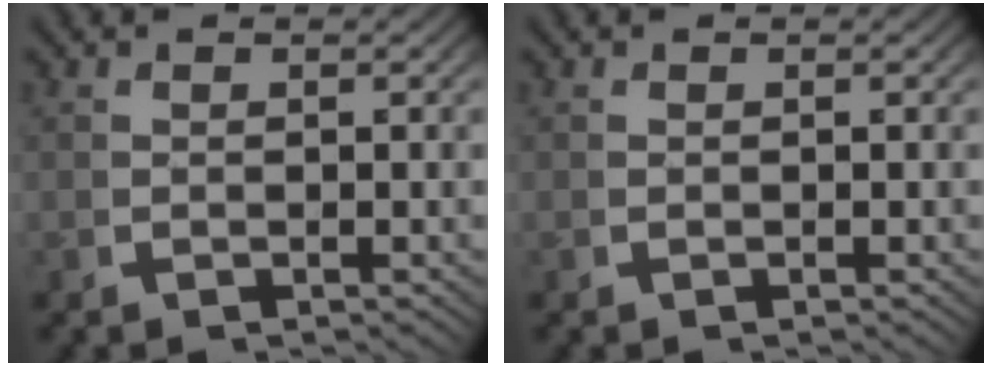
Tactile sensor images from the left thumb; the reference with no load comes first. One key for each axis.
{"total": 0.0}